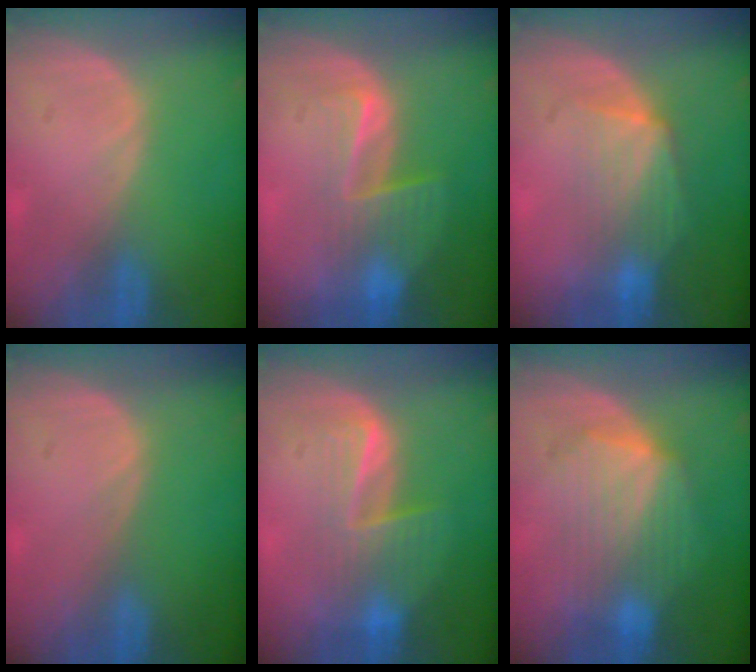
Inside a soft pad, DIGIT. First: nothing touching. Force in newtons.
{"total": 6.8, "press": 5.9, "slide": 3.5}
{"total": 7.0, "press": 6.3, "slide": 3.0}
{"total": 0.0}
{"total": 6.7, "press": 6.3, "slide": 2.3}
{"total": 8.0, "press": 8.0, "slide": 0.3}